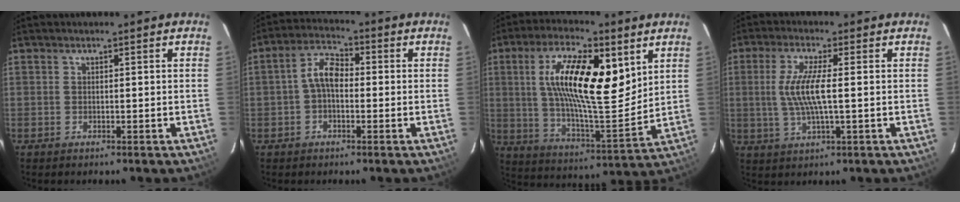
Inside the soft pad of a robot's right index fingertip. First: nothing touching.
{"total": 5.5, "force": [-0.6, 3.3, 4.3], "torque": [-0.084, 0.022, -0.014]}
{"total": 19.7, "force": [6.8, 6.5, 17.3], "torque": [-0.305, 0.006, 0.116]}
{"total": 7.8, "force": [0.2, 1.1, 7.7], "torque": [-0.153, -0.002, 0.004]}